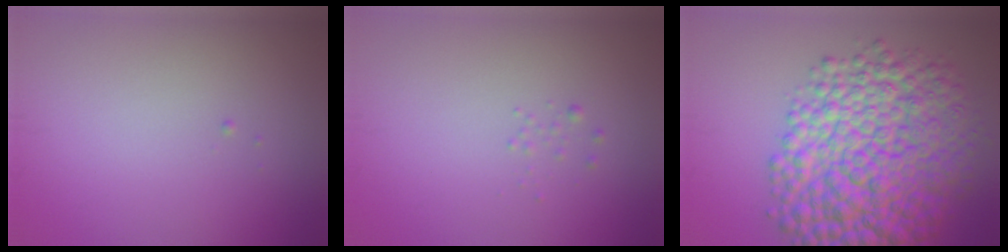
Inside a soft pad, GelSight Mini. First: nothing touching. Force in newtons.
{"total": 0.7, "press": 0.7, "slide": 0.1}
{"total": 12.6, "press": 12.6, "slide": 0.2}